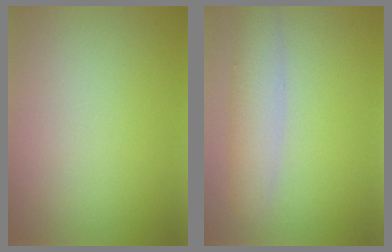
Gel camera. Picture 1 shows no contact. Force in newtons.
{"total": 3.7, "press": 3.7, "slide": 0.1}